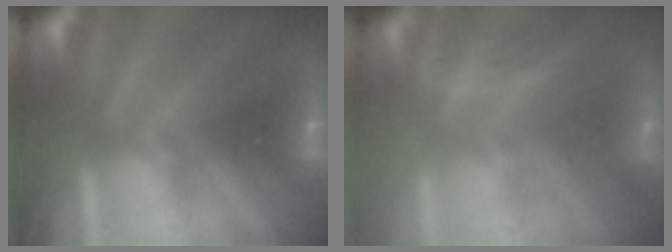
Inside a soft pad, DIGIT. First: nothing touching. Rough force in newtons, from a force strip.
{"total": 2.9}